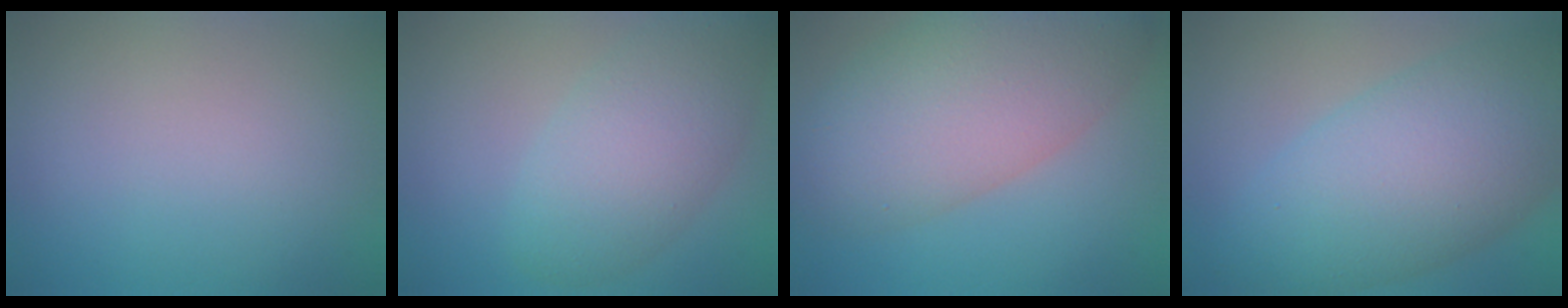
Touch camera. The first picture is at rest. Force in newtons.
{"total": 6.0, "press": 6.0, "slide": 0.4}
{"total": 9.6, "press": 9.6, "slide": 0.6}
{"total": 10.0, "press": 10.0, "slide": 0.4}